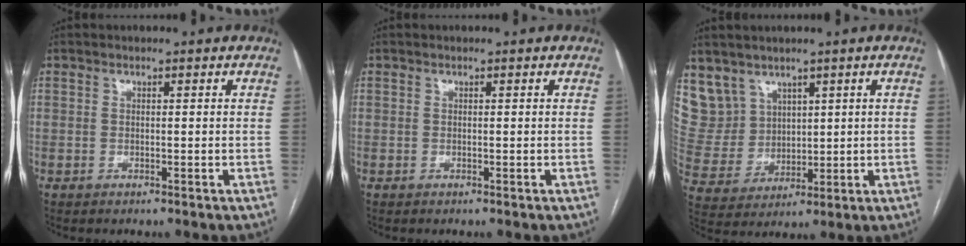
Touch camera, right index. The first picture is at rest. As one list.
[{"total": 0.0}, {"total": 9.4, "force": [6.1, 7.1, 0.8], "torque": [-0.034, 0.030, 0.146]}]